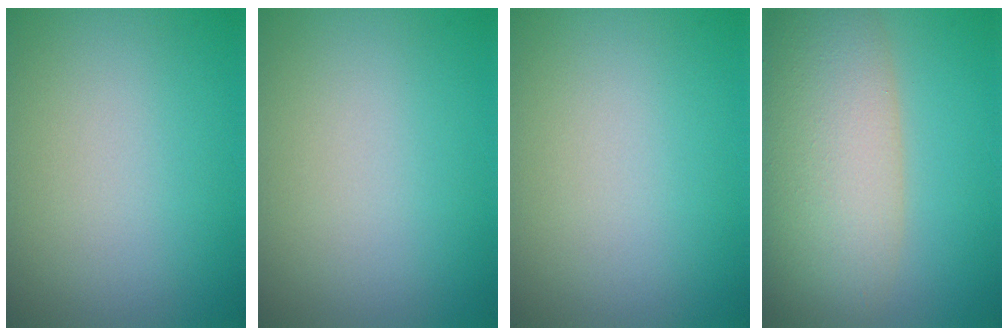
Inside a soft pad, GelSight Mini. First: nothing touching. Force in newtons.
{"total": 0.0}
{"total": 0.0}
{"total": 9.1, "press": 9.1, "slide": 0.5}